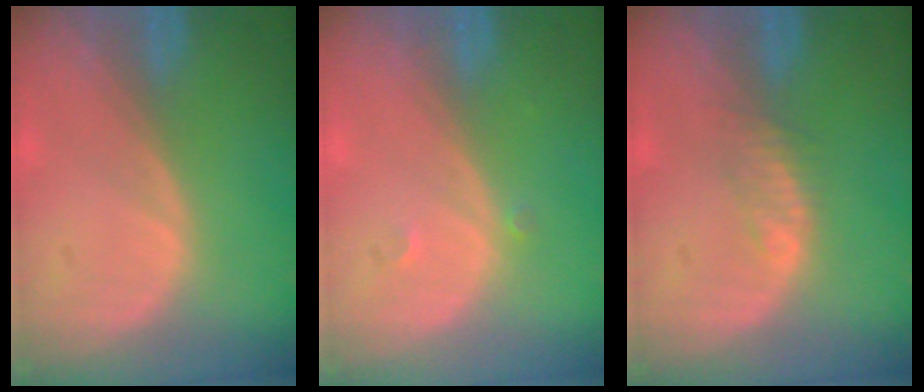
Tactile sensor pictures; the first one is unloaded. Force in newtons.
{"total": 0.9, "press": 0.7, "slide": 0.5}
{"total": 1.8, "press": 1.8, "slide": 0.1}